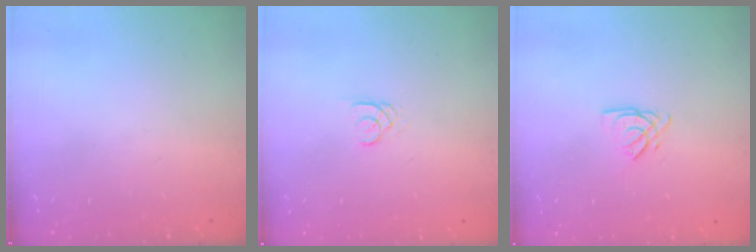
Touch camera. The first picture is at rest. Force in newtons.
{"total": 1.7, "press": 1.7, "slide": 0.2}
{"total": 2.7, "press": 2.7, "slide": 0.3}